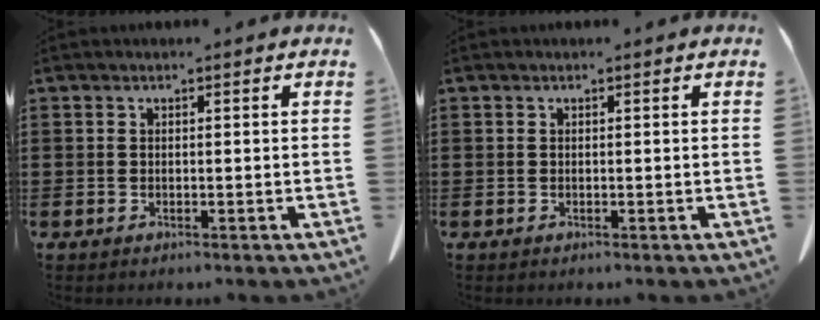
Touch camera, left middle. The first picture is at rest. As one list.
[{"total": 0.0}]